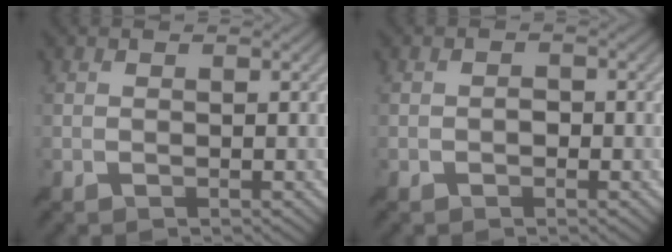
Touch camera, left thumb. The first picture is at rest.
{"total": 1.0, "force": [-0.4, 0.7, 0.6], "torque": [-0.010, 0.001, -0.011]}